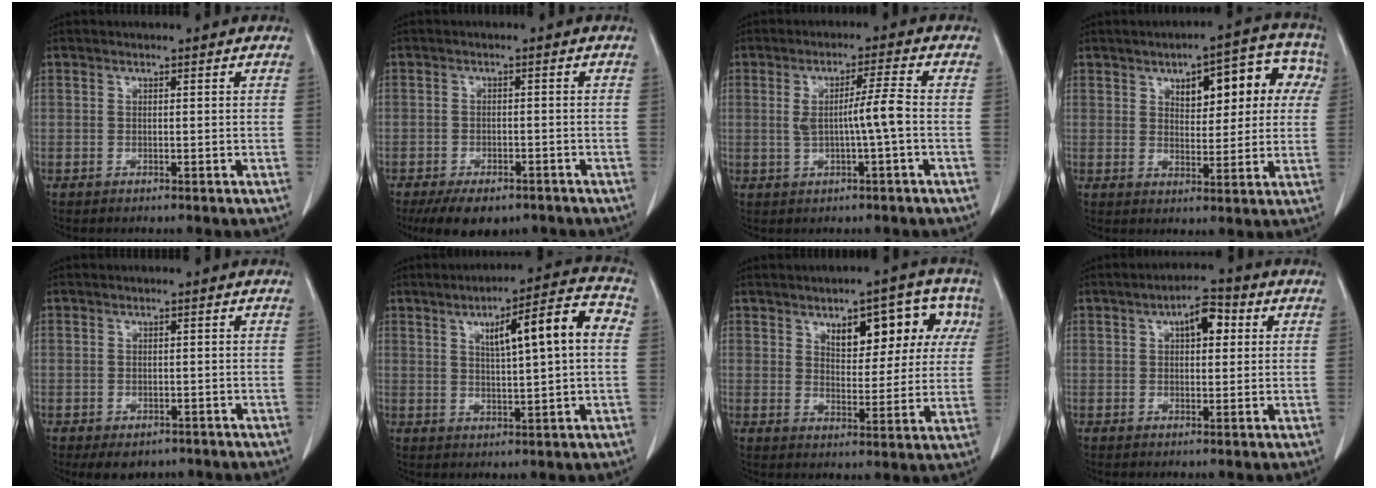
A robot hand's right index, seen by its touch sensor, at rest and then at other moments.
{"total": 8.5, "force": [-6.3, 4.0, 4.0], "torque": [-0.051, -0.001, -0.089]}
{"total": 5.4, "force": [-0.3, -0.4, 5.4], "torque": [-0.094, 0.004, -0.004]}
{"total": 11.6, "force": [3.8, 5.3, 9.6], "torque": [-0.111, 0.037, 0.050]}
{"total": 4.1, "force": [-2.8, 2.6, 1.5], "torque": [-0.010, 0.000, -0.032]}
{"total": 11.3, "force": [2.7, 1.4, 10.9], "torque": [-0.159, 0.025, 0.039]}
{"total": 11.1, "force": [4.9, 5.1, 8.5], "torque": [-0.103, 0.027, 0.071]}
{"total": 5.3, "force": [1.7, 2.2, 4.5], "torque": [-0.069, 0.016, 0.024]}